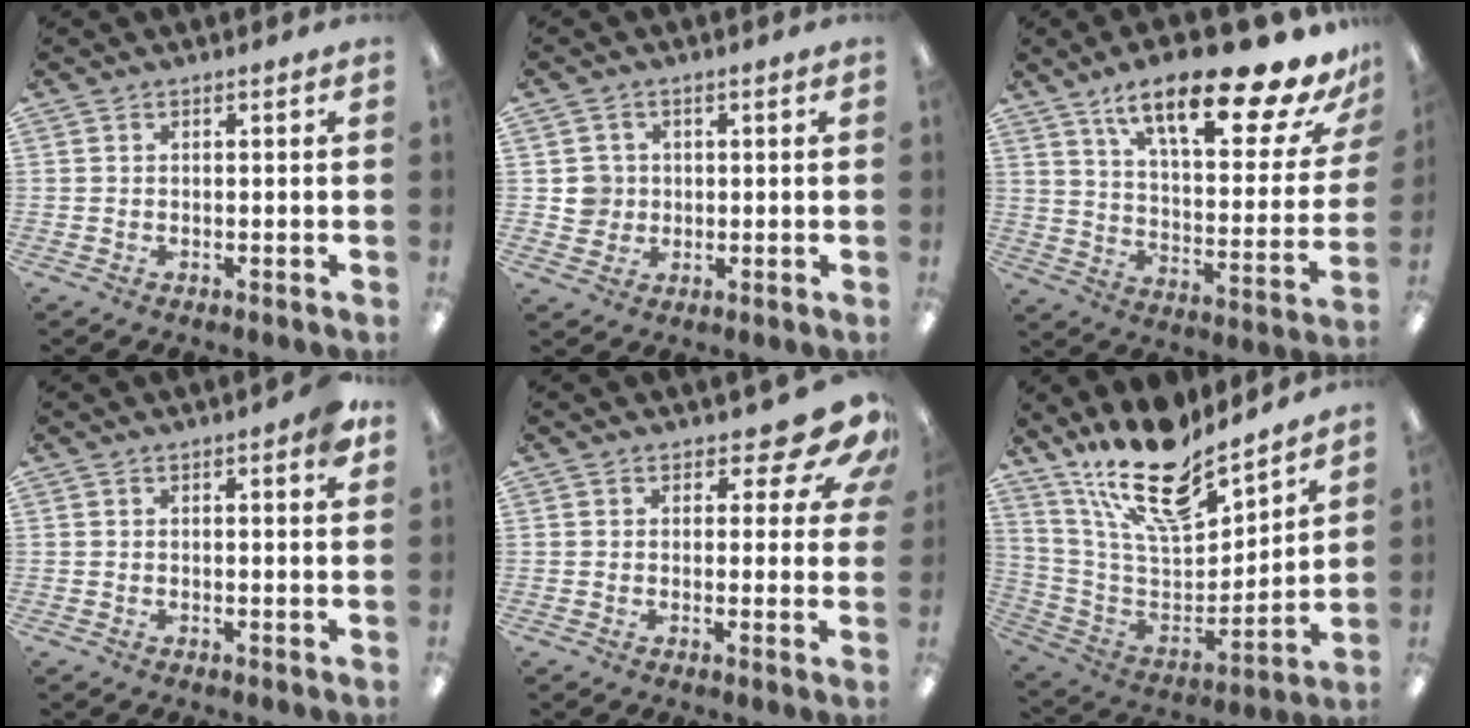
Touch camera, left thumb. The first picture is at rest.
{"total": 4.7, "force": [0.7, 4.6, 0.3], "torque": [0.004, 0.001, 0.011]}
{"total": 24.4, "force": [17.0, 6.0, 16.4], "torque": [-0.245, -0.114, 0.269]}
{"total": 3.1, "force": [1.8, 0.7, 2.5], "torque": [-0.030, -0.007, 0.025]}
{"total": 9.8, "force": [6.0, 4.3, 6.4], "torque": [-0.066, -0.039, 0.104]}
{"total": 20.4, "force": [16.3, 6.7, 10.3], "torque": [-0.191, -0.113, 0.285]}